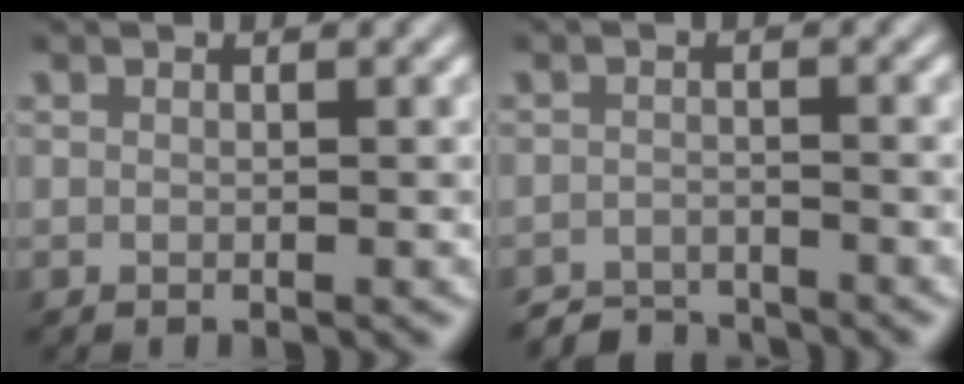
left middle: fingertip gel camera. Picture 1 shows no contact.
{"total": 2.6, "force": [-2.6, 0.4, 0.2], "torque": [-0.001, 0.001, -0.050]}